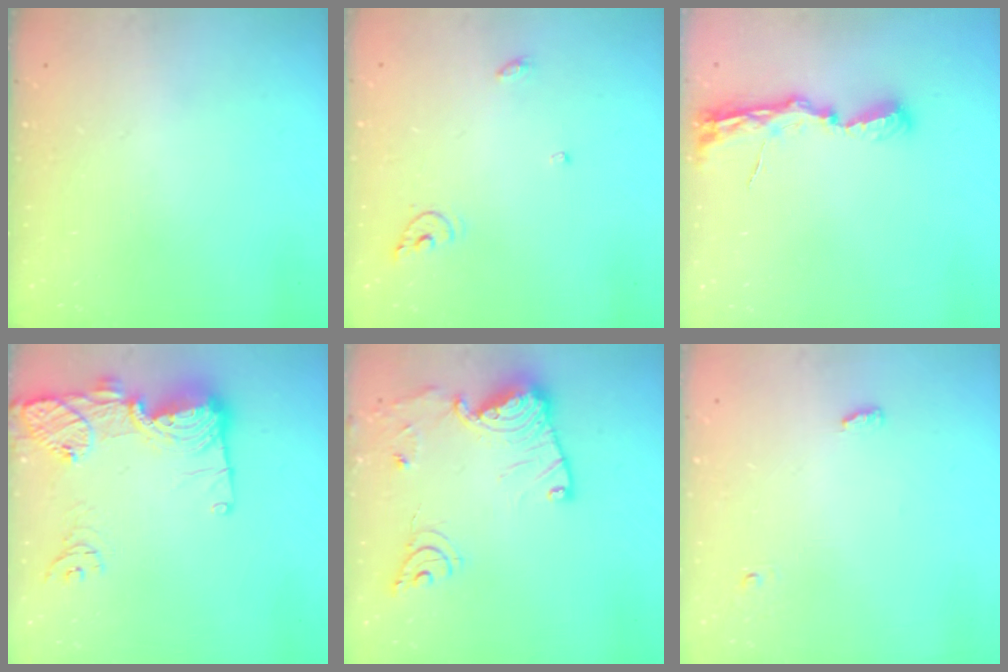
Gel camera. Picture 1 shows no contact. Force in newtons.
{"total": 5.8, "press": 5.8, "slide": 0.4}
{"total": 7.6, "press": 7.6, "slide": 0.9}
{"total": 19.0, "press": 18.0, "slide": 5.9}
{"total": 18.4, "press": 18.3, "slide": 1.9}
{"total": 3.5, "press": 3.4, "slide": 1.0}